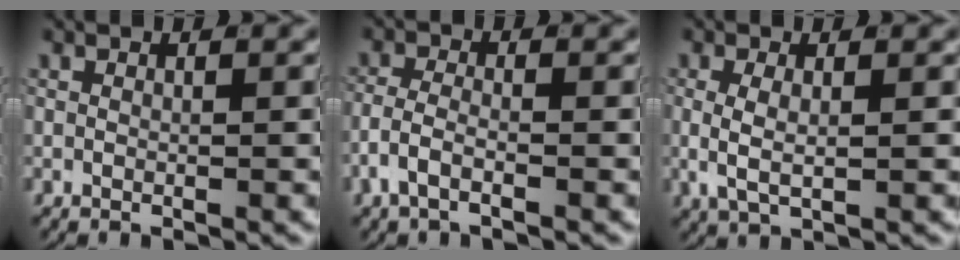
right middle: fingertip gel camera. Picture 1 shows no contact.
{"total": 2.7, "force": [-1.4, 1.2, 2.0], "torque": [-0.047, -0.004, -0.027]}
{"total": 3.0, "force": [0.0, 1.5, 2.6], "torque": [-0.065, -0.013, 0.010]}